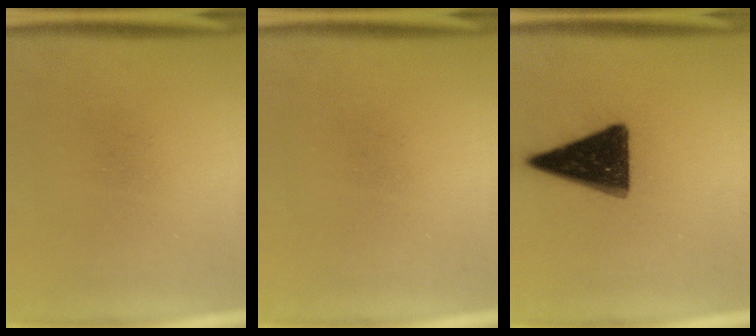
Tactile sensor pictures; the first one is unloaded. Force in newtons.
{"total": 0.0}
{"total": 15.2}